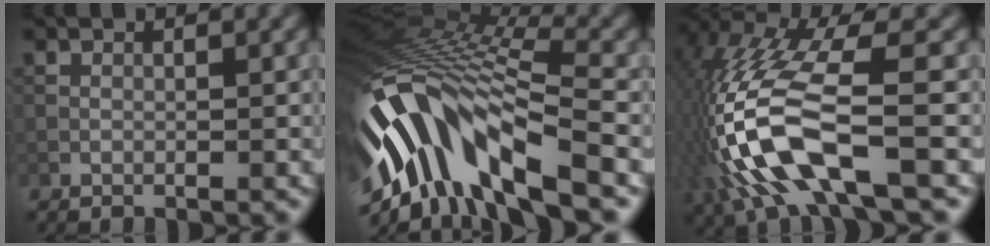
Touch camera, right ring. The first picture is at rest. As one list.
[{"total": 14.1, "force": [-5.8, 5.8, 11.5], "torque": [-0.233, 0.015, -0.100]}, {"total": 12.3, "force": [-4.1, 4.3, 10.8], "torque": [-0.243, -0.001, -0.078]}]